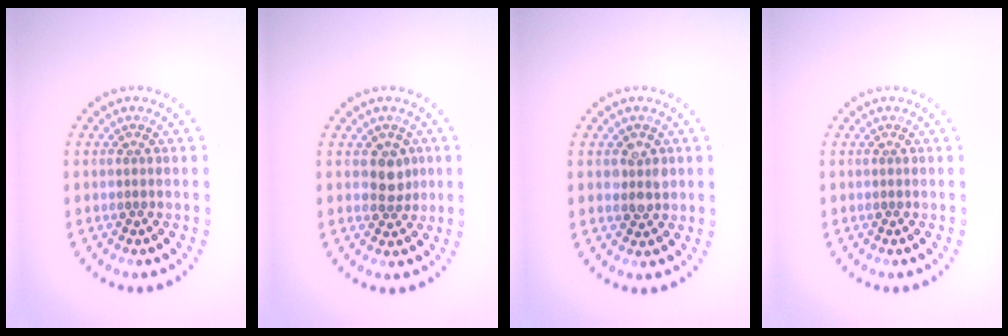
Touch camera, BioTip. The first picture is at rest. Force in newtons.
{"total": 2.0, "press": 1.8, "slide": 0.9}
{"total": 2.2, "press": 2.1, "slide": 0.6}
{"total": 0.0}